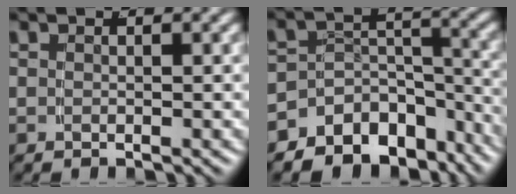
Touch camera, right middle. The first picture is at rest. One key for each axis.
{"total": 13.1, "fx": -9.1, "fy": 8.2, "fz": 4.7, "tx": -0.076, "ty": -0.027, "tz": -0.144}